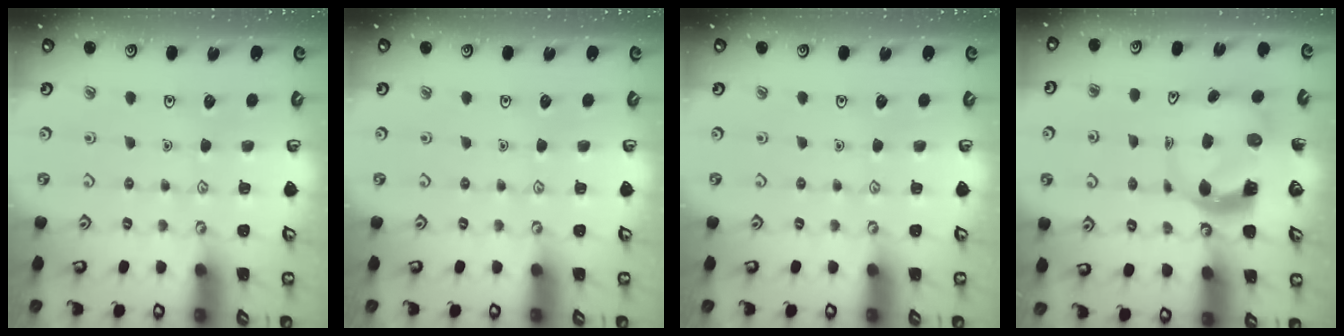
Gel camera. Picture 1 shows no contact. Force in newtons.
{"total": 0.0}
{"total": 0.0}
{"total": 5.6, "press": 5.5, "slide": 0.6}